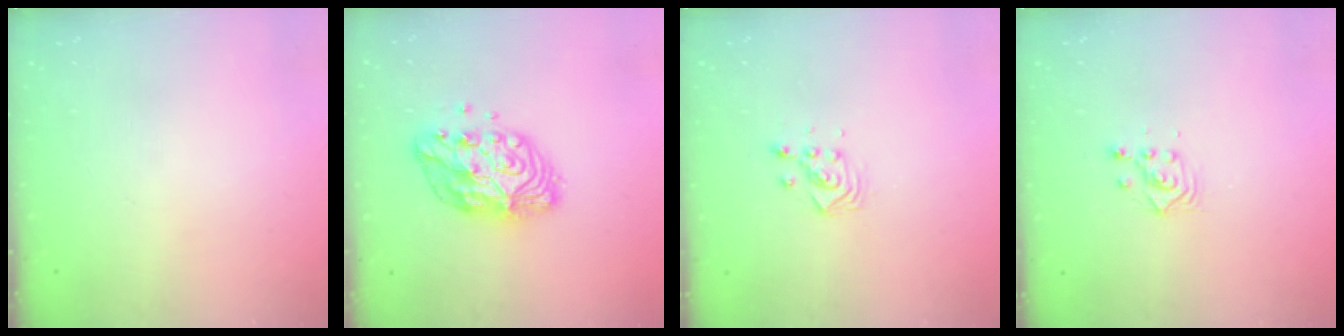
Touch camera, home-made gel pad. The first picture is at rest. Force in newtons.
{"total": 13.2, "press": 13.2, "slide": 0.9}
{"total": 3.7, "press": 3.7, "slide": 0.2}
{"total": 2.8, "press": 2.8, "slide": 0.2}